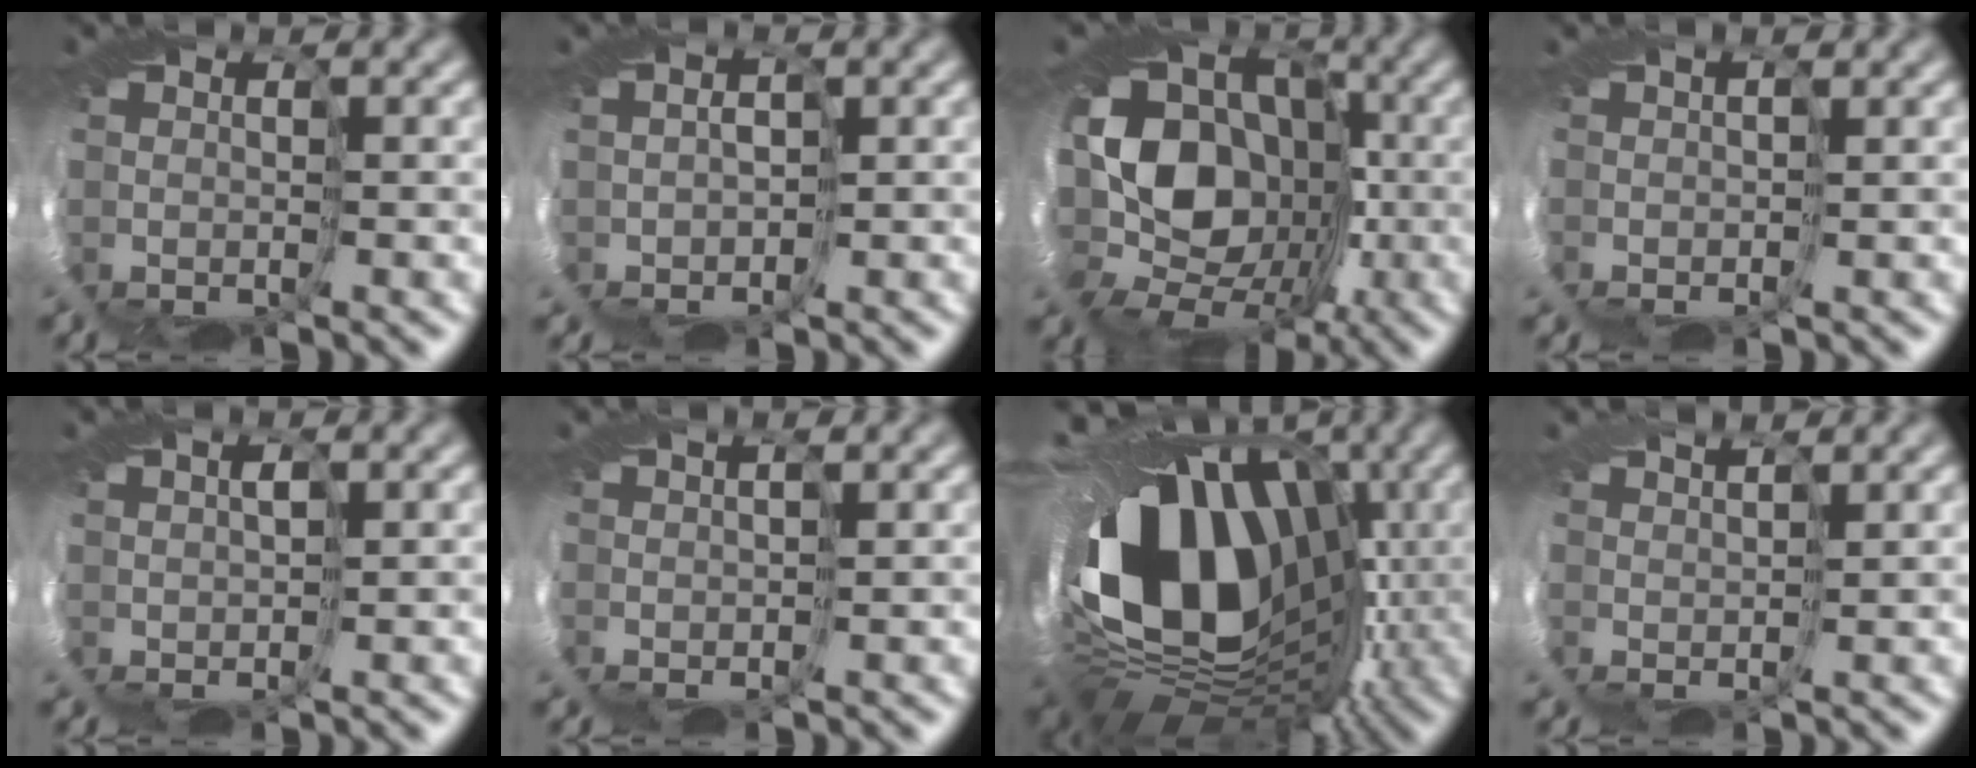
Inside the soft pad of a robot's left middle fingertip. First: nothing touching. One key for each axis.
{"total": 0.7, "fx": 0.2, "fy": 0.5, "fz": 0.4, "tx": 0.009, "ty": 0.012, "tz": -0.019}
{"total": 14.9, "fx": -2.0, "fy": 12.4, "fz": 8.1, "tx": -0.104, "ty": 0.006, "tz": -0.088}
{"total": 0.7, "fx": 0.6, "fy": -0.3, "fz": -0.2, "tx": 0.014, "ty": 0.006, "tz": -0.005}
{"total": 1.7, "fx": 0.5, "fy": -1.4, "fz": -0.7, "tx": 0.022, "ty": 0.011, "tz": 0.002}
{"total": 1.3, "fx": 0.5, "fy": -1.1, "fz": -0.3, "tx": 0.019, "ty": 0.012, "tz": -0.003}
{"total": 17.0, "fx": -0.1, "fy": 11.9, "fz": 12.2, "tx": -0.202, "ty": -0.027, "tz": -0.024}
{"total": 3.4, "fx": 2.5, "fy": -2.1, "fz": -1.0, "tx": 0.019, "ty": 0.023, "tz": 0.010}